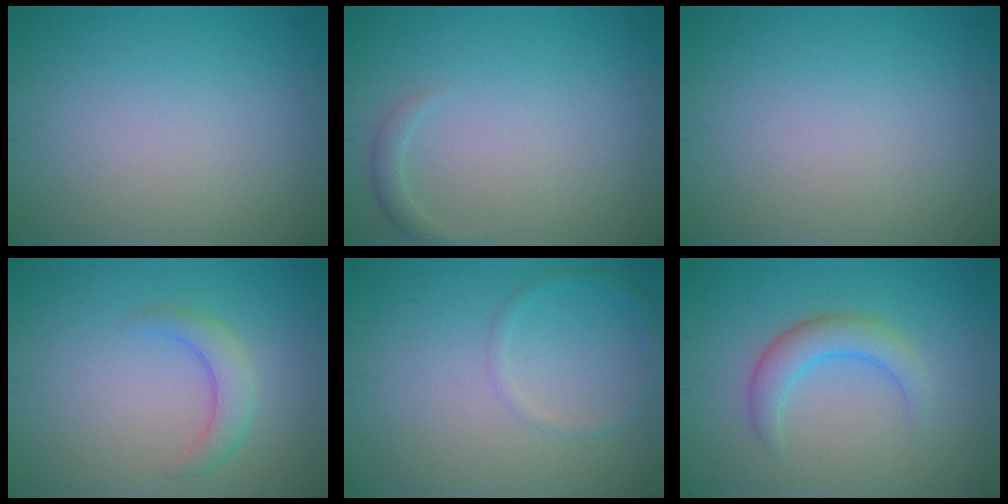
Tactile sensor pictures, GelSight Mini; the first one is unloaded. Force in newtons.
{"total": 1.1, "press": 1.1, "slide": 0.0}
{"total": 0.0}
{"total": 2.4, "press": 2.4, "slide": 0.1}
{"total": 1.1, "press": 1.1, "slide": 0.1}
{"total": 3.2, "press": 3.2, "slide": 0.2}